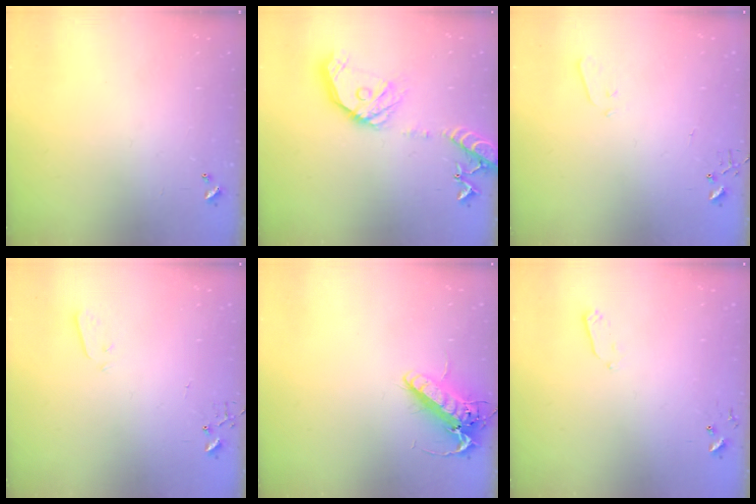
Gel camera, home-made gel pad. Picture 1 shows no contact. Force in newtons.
{"total": 17.9, "press": 17.7, "slide": 2.6}
{"total": 3.3, "press": 3.2, "slide": 0.6}
{"total": 2.1, "press": 2.0, "slide": 0.4}
{"total": 13.5, "press": 13.2, "slide": 2.7}
{"total": 3.7, "press": 3.6, "slide": 0.8}